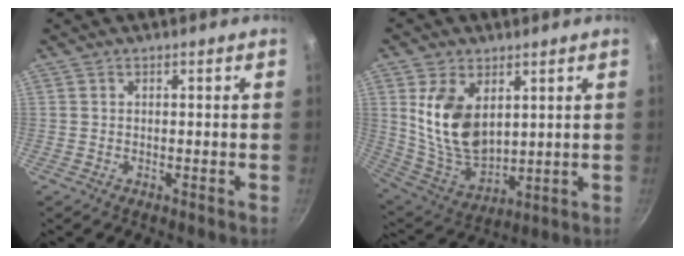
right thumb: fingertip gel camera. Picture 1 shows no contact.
{"total": 14.1, "force": [3.8, 8.7, 10.4], "torque": [-0.178, -0.039, 0.089]}